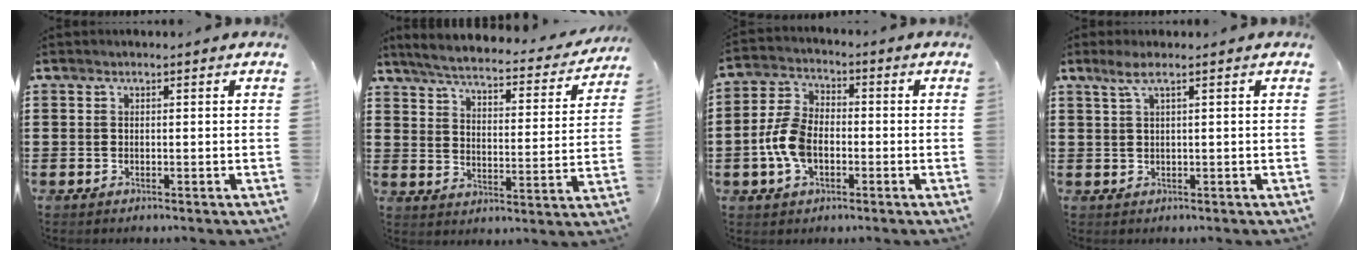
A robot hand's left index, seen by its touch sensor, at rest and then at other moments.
{"total": 4.8, "force": [4.5, 0.1, 1.8], "torque": [-0.059, -0.031, 0.071]}
{"total": 7.7, "force": [-1.9, 4.8, 5.8], "torque": [-0.148, 0.001, -0.044]}
{"total": 2.1, "force": [0.9, 0.0, 1.9], "torque": [-0.041, -0.001, 0.016]}